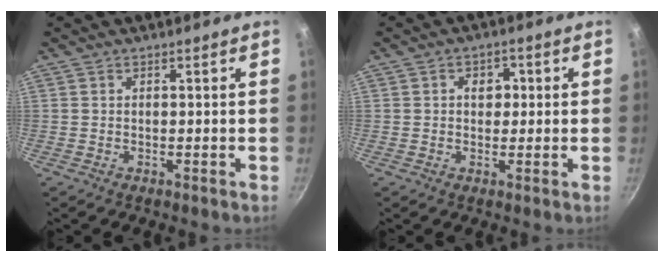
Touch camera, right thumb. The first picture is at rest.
{"total": 3.5, "force": [0.5, 2.8, 2.0], "torque": [-0.008, 0.003, 0.005]}